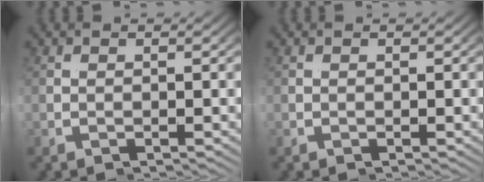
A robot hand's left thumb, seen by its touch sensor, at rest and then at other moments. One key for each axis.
{"total": 0.0}